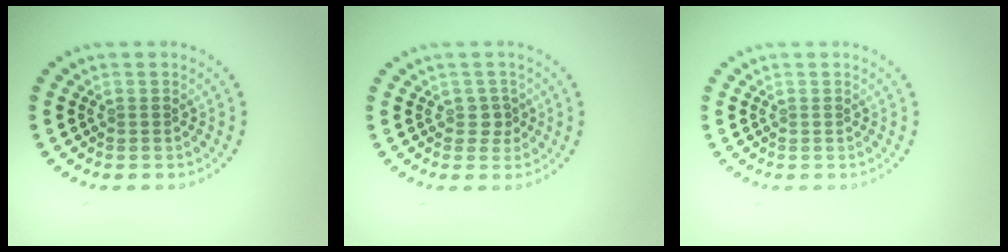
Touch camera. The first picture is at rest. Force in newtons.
{"total": 1.2, "press": 1.0, "slide": 0.7}
{"total": 0.0}